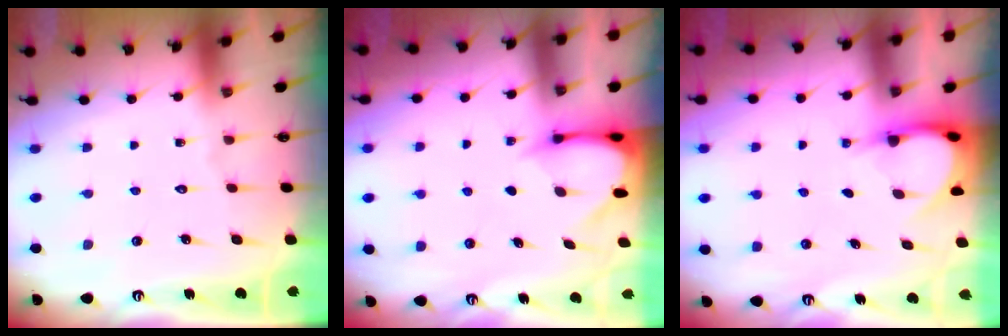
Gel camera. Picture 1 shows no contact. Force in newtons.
{"total": 3.4, "press": 3.4, "slide": 0.3}
{"total": 3.7, "press": 3.7, "slide": 0.4}